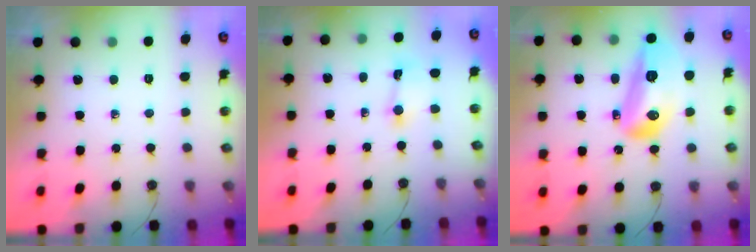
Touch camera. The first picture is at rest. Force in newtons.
{"total": 1.8, "press": 1.7, "slide": 0.5}
{"total": 15.6, "press": 15.5, "slide": 1.6}